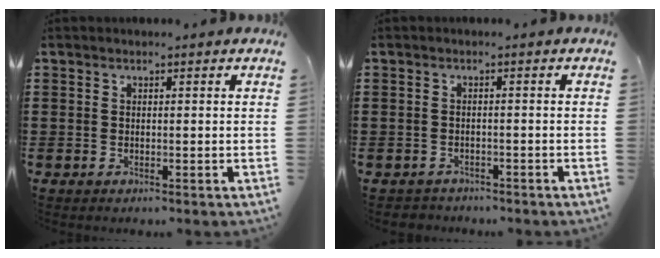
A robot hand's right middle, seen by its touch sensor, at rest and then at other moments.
{"total": 1.4, "force": [-1.2, 0.5, -0.2], "torque": [-0.001, 0.003, -0.030]}